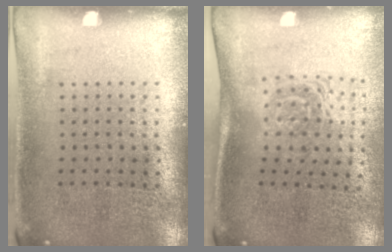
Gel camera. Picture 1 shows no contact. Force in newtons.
{"total": 1.6, "press": 1.2, "slide": 1.2}